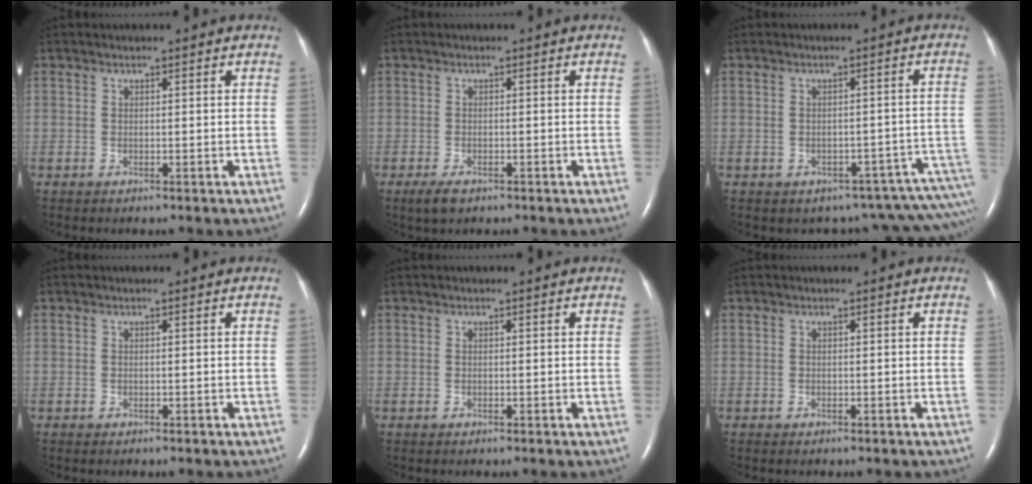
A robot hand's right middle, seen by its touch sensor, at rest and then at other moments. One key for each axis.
{"total": 2.5, "fx": -1.6, "fy": 1.1, "fz": 1.7, "tx": -0.043, "ty": -0.006, "tz": -0.024}
{"total": 12.0, "fx": -8.2, "fy": 6.2, "fz": 6.1, "tx": -0.035, "ty": 0.046, "tz": -0.080}
{"total": 0.0}
{"total": 0.0}
{"total": 0.5, "fx": -0.4, "fy": 0.2, "fz": 0.3, "tx": -0.008, "ty": 0.000, "tz": -0.004}